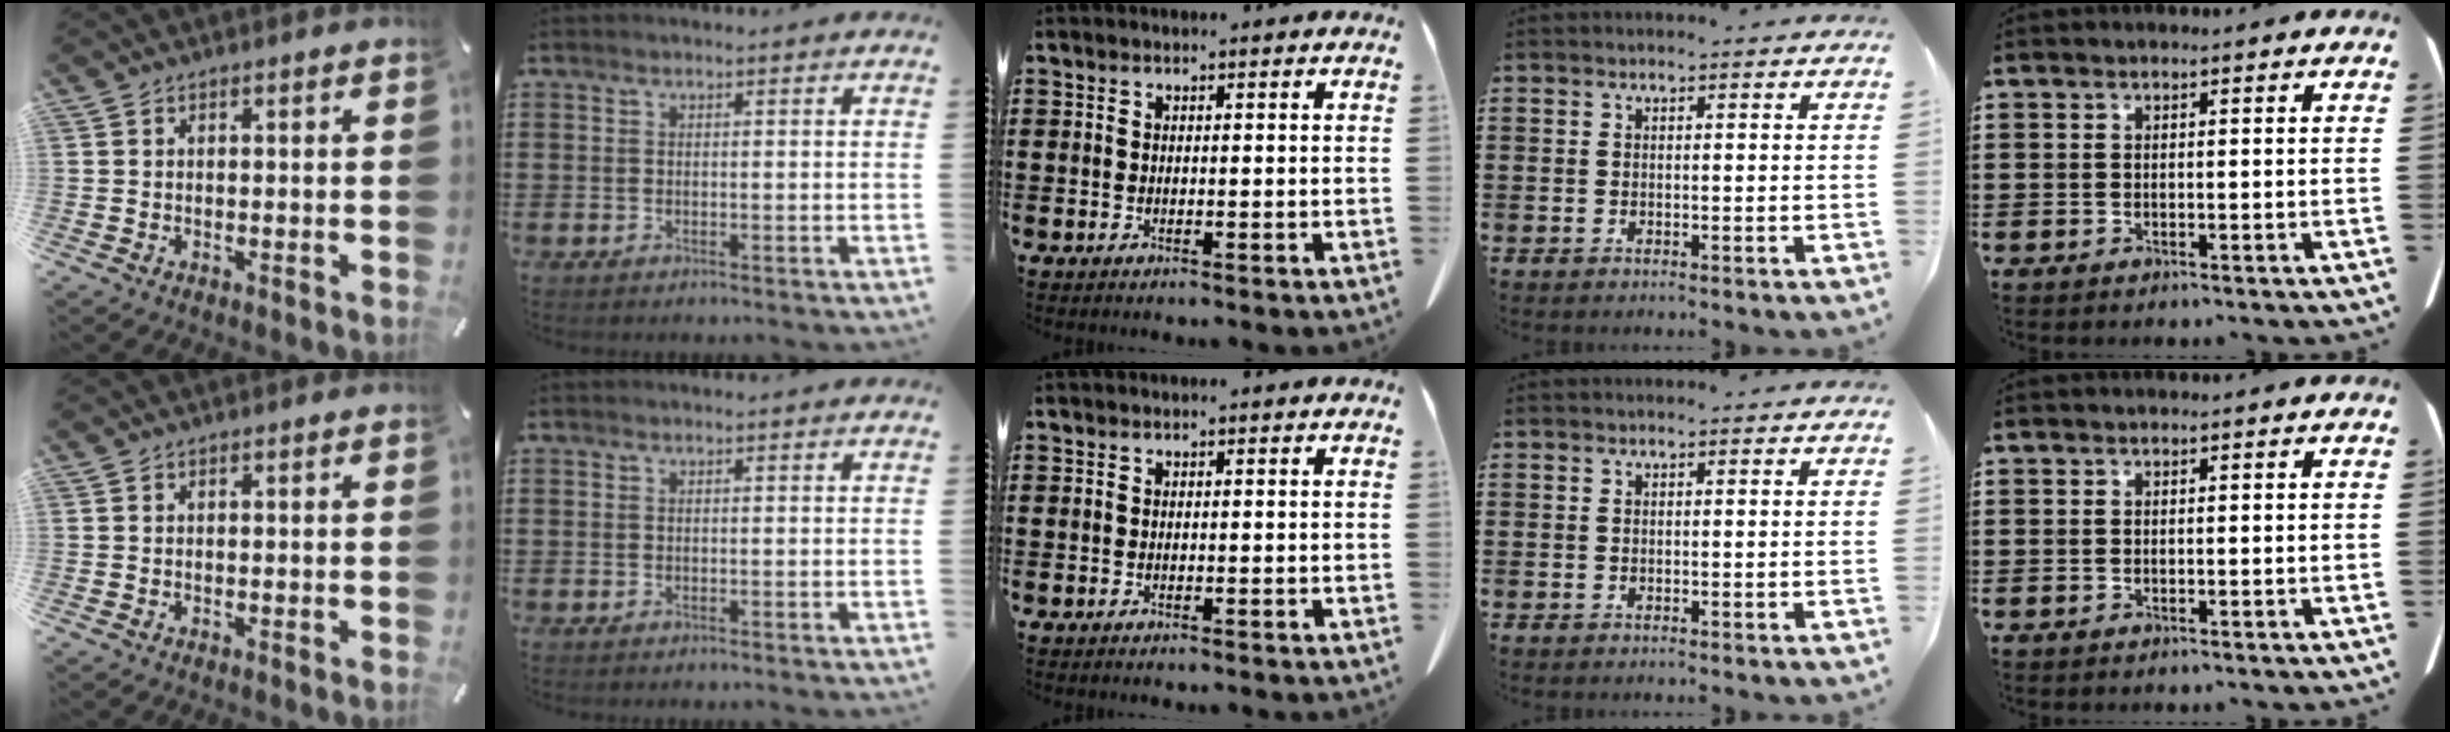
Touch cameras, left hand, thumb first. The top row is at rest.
{}